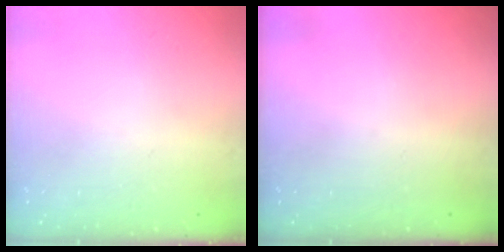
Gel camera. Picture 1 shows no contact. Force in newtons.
{"total": 0.0}